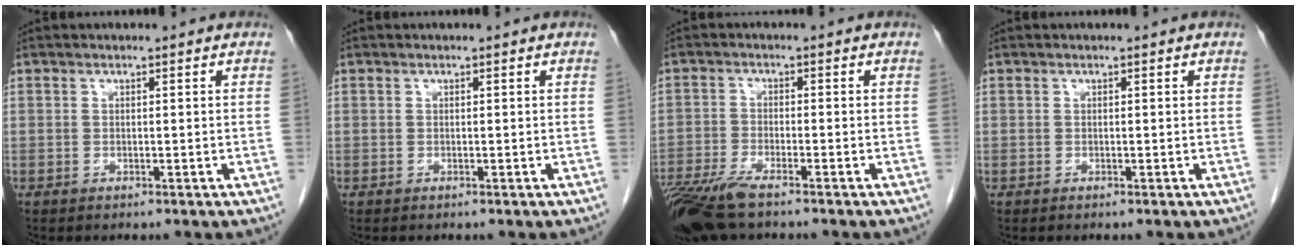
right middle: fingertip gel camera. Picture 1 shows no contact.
{"total": 0.0}
{"total": 9.2, "force": [-7.0, 1.5, 5.8], "torque": [-0.113, -0.019, -0.127]}
{"total": 0.0}